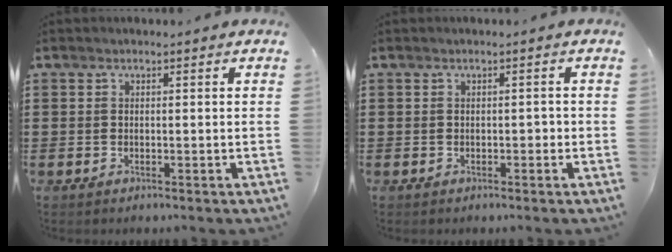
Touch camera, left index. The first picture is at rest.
{"total": 0.9, "force": [-0.4, 0.5, 0.7], "torque": [-0.016, 0.003, -0.010]}